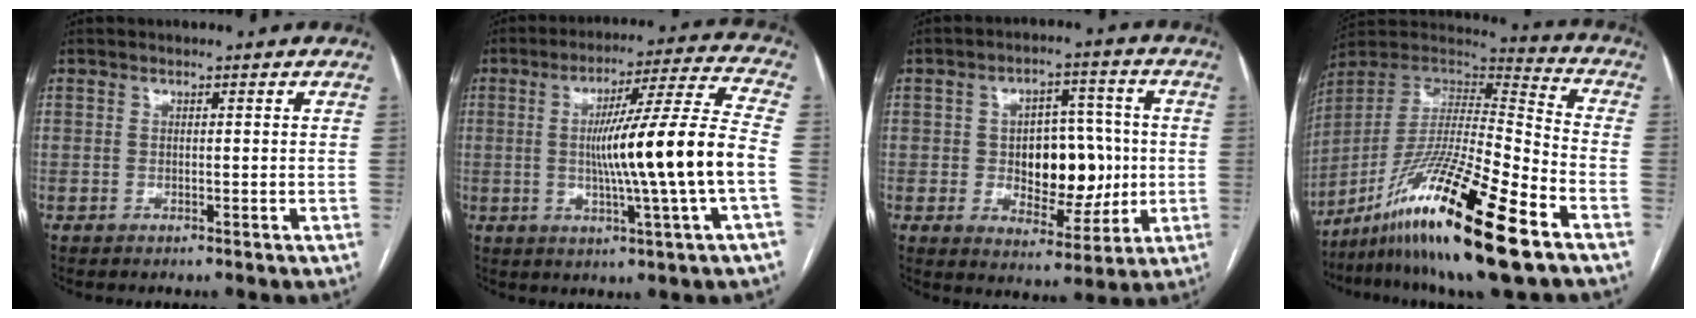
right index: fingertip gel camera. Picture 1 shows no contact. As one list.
[{"total": 15.8, "force": [-1.7, -1.7, 15.6], "torque": [-0.252, 0.000, -0.031]}, {"total": 11.6, "force": [-0.3, 6.7, 9.4], "torque": [-0.137, 0.018, 0.008]}, {"total": 22.3, "force": [-13.2, 1.4, 18.0], "torque": [-0.327, -0.027, -0.236]}]